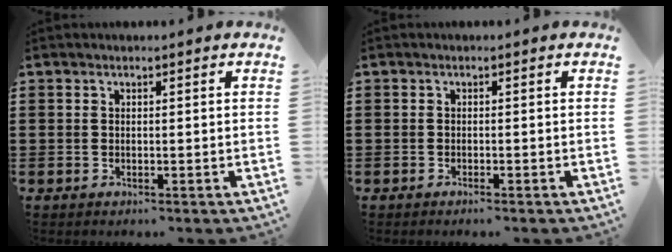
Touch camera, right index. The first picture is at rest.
{"total": 0.6, "force": [-0.5, -0.2, 0.2], "torque": [-0.007, -0.004, -0.009]}